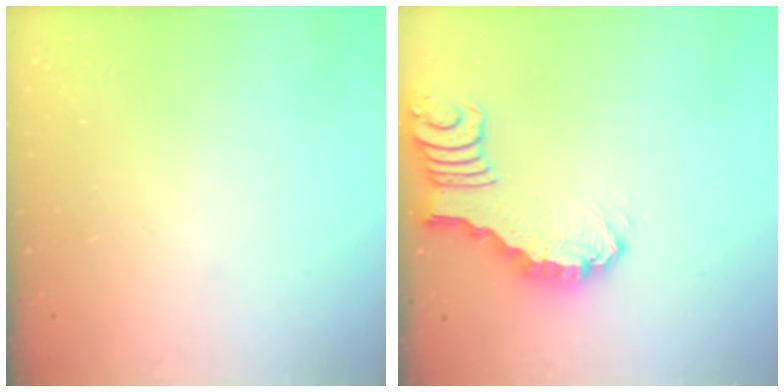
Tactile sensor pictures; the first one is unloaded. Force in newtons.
{"total": 2.8, "press": 2.8, "slide": 0.4}